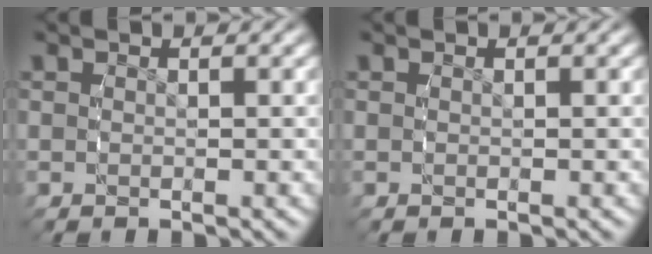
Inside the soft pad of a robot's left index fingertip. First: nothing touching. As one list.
[{"total": 0.0}]